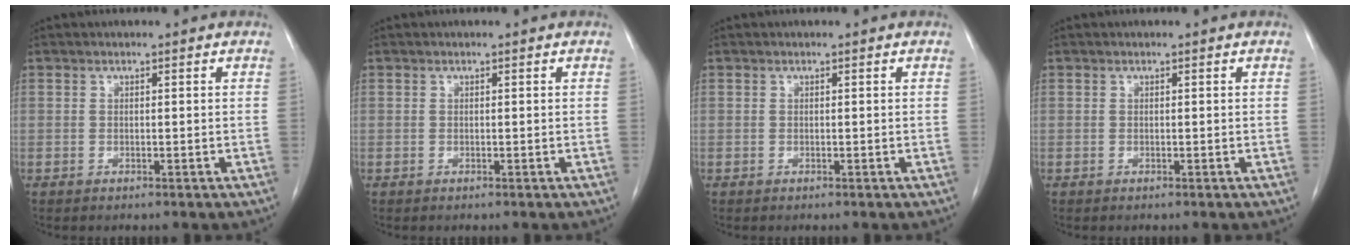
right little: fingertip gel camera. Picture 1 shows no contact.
{"total": 0.0}
{"total": 0.0}
{"total": 0.0}